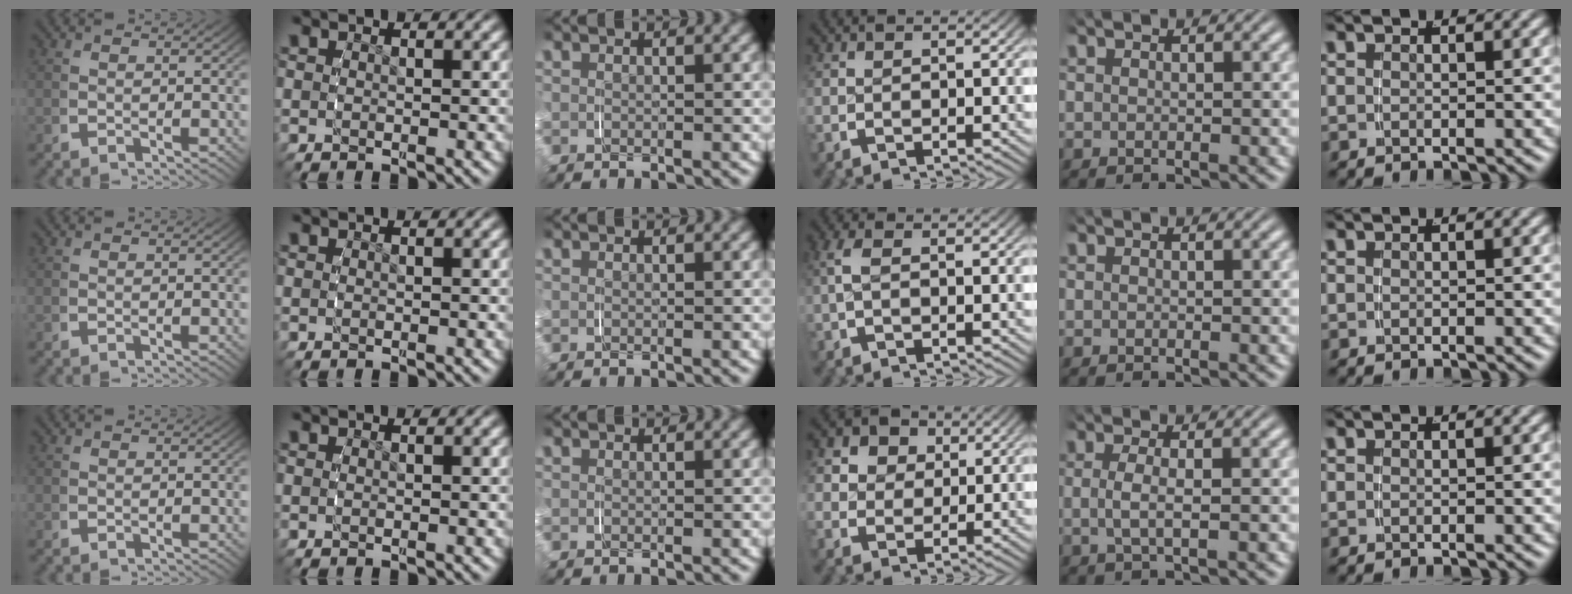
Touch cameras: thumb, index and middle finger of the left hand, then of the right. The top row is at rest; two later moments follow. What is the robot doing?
{"motion": "grasp_and_lifting", "object": "pen bag"}